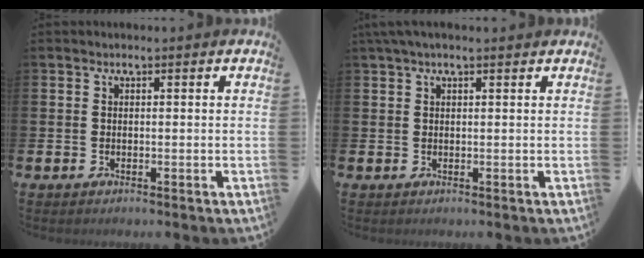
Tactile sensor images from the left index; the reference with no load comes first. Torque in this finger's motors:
{"motor_torque": [0.59, -0.66, 0.54, 0.14]}